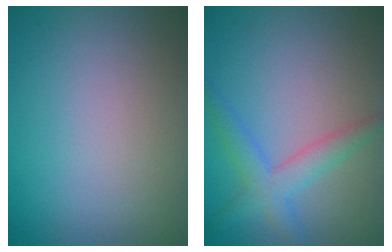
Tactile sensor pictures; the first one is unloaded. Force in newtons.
{"total": 2.4, "press": 2.4, "slide": 0.2}